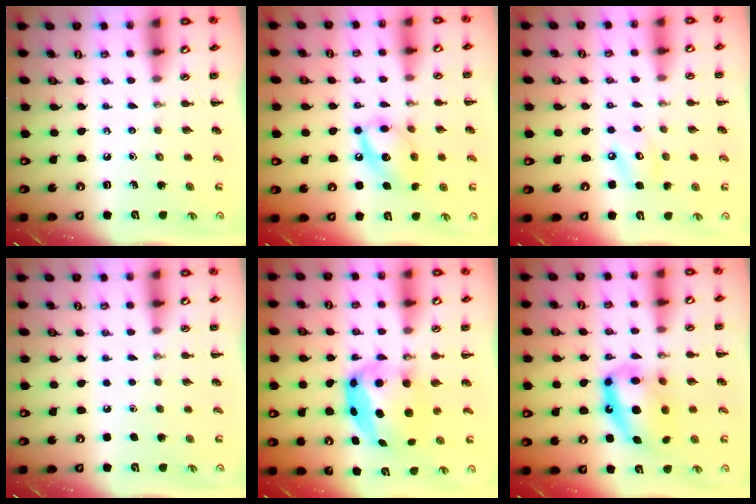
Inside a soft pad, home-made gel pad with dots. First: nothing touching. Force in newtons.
{"total": 13.1, "press": 13.0, "slide": 1.5}
{"total": 5.4, "press": 5.3, "slide": 0.8}
{"total": 1.6, "press": 1.6, "slide": 0.1}
{"total": 6.1, "press": 6.0, "slide": 0.7}
{"total": 14.1, "press": 13.6, "slide": 3.4}